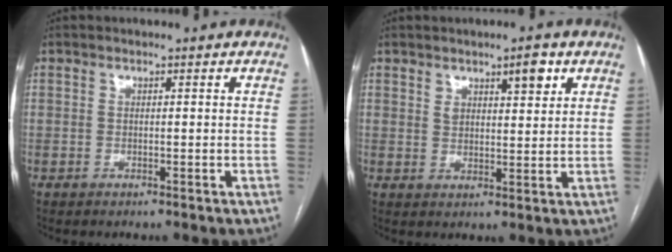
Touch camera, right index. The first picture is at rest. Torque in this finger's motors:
{"motor_torque": [0.10, 0.12, 0.03, 0.01]}